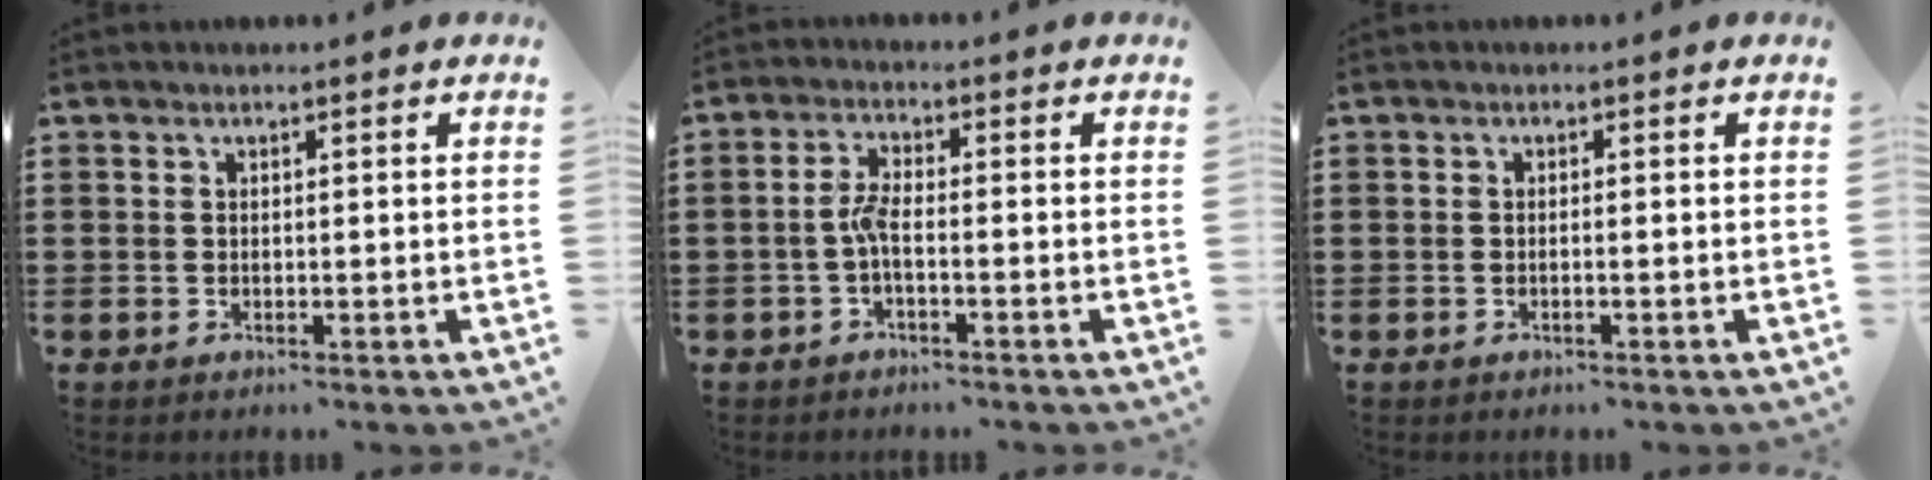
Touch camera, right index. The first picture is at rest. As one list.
[{"total": 3.4, "force": [-1.1, 0.8, 3.2], "torque": [-0.075, -0.003, -0.025]}, {"total": 0.6, "force": [-0.3, -0.1, 0.5], "torque": [-0.009, -0.002, -0.006]}]